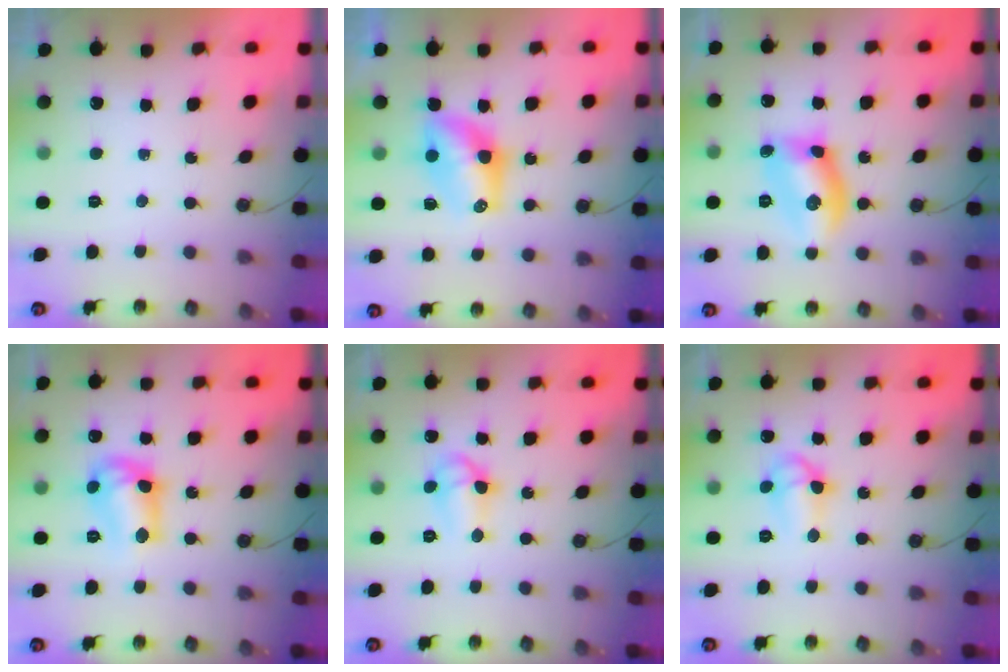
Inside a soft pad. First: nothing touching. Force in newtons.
{"total": 9.1, "press": 8.8, "slide": 2.6}
{"total": 10.6, "press": 10.6, "slide": 0.5}
{"total": 11.8, "press": 11.8, "slide": 0.7}
{"total": 7.9, "press": 7.8, "slide": 1.4}
{"total": 7.9, "press": 7.8, "slide": 1.4}